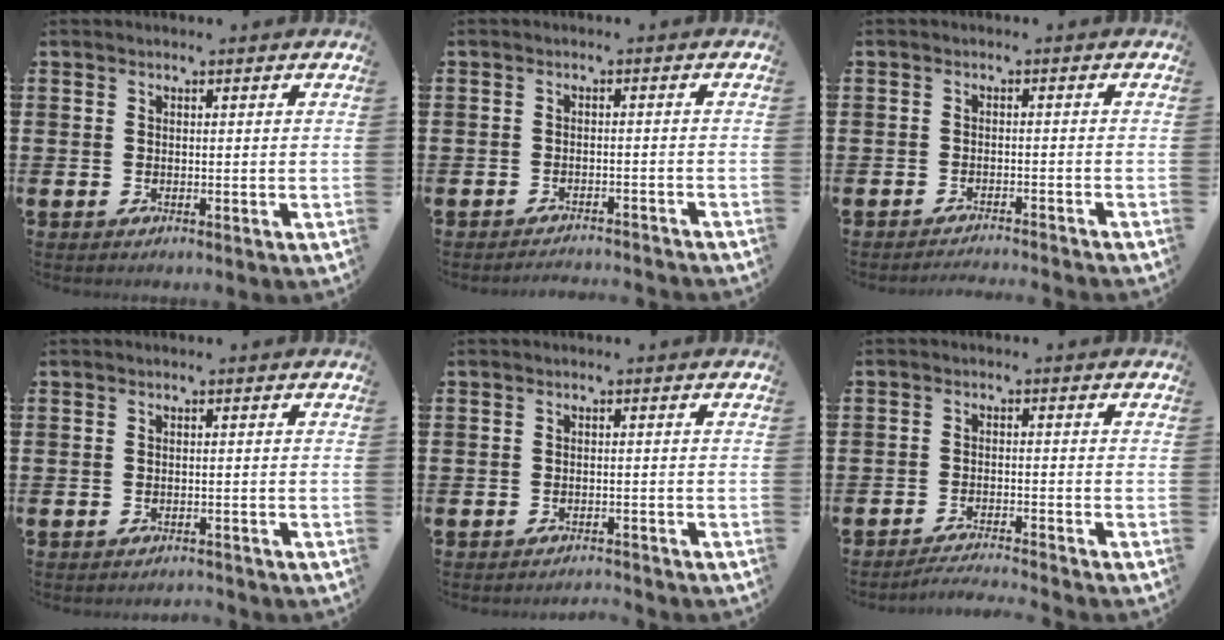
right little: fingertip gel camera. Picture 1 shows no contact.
{"total": 1.7, "force": [-1.7, -0.2, 0.0], "torque": [-0.002, 0.005, -0.035]}
{"total": 1.5, "force": [-1.5, -0.3, 0.0], "torque": [0.001, 0.004, -0.030]}
{"total": 0.9, "force": [-0.9, 0.0, 0.0], "torque": [-0.002, 0.000, -0.018]}
{"total": 1.2, "force": [-1.2, -0.1, -0.1], "torque": [-0.001, 0.003, -0.026]}
{"total": 2.2, "force": [-2.1, -0.4, 0.3], "torque": [-0.005, 0.003, -0.043]}